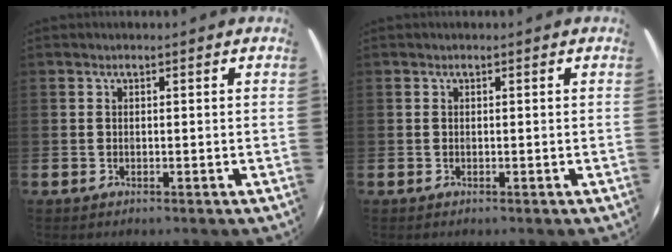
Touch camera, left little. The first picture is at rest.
{"total": 0.0}